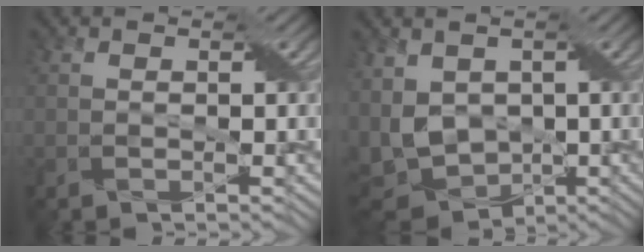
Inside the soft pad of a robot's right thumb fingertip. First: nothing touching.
{"total": 9.4, "force": [-0.3, 6.6, 6.7], "torque": [-0.169, -0.013, -0.011]}